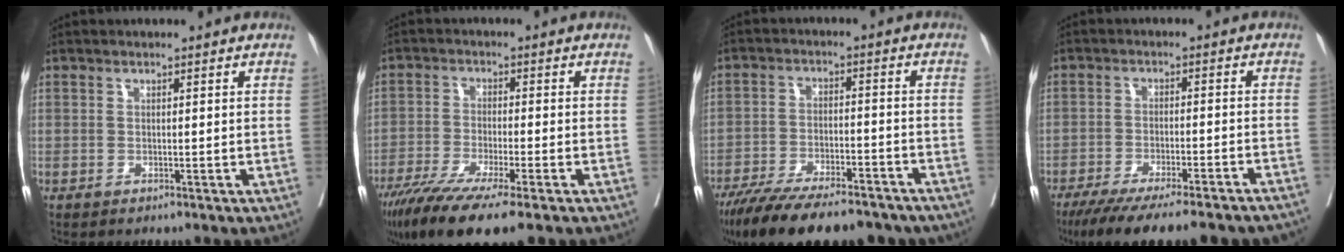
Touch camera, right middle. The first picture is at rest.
{"total": 12.1, "force": [-8.4, 1.0, 8.7], "torque": [-0.144, -0.030, -0.139]}
{"total": 20.4, "force": [-16.6, 5.5, 10.5], "torque": [-0.170, -0.017, -0.245]}
{"total": 20.0, "force": [-17.1, 2.2, 10.1], "torque": [-0.116, -0.034, -0.236]}